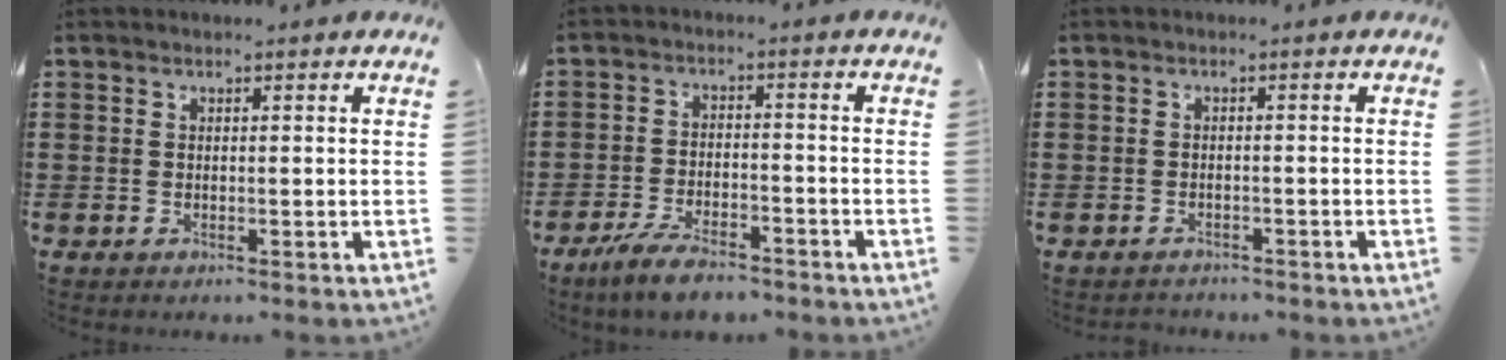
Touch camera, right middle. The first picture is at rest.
{"total": 5.9, "force": [-5.0, 1.3, 2.9], "torque": [-0.066, -0.002, -0.096]}
{"total": 1.2, "force": [-1.2, 0.3, -0.2], "torque": [-0.001, 0.000, -0.027]}